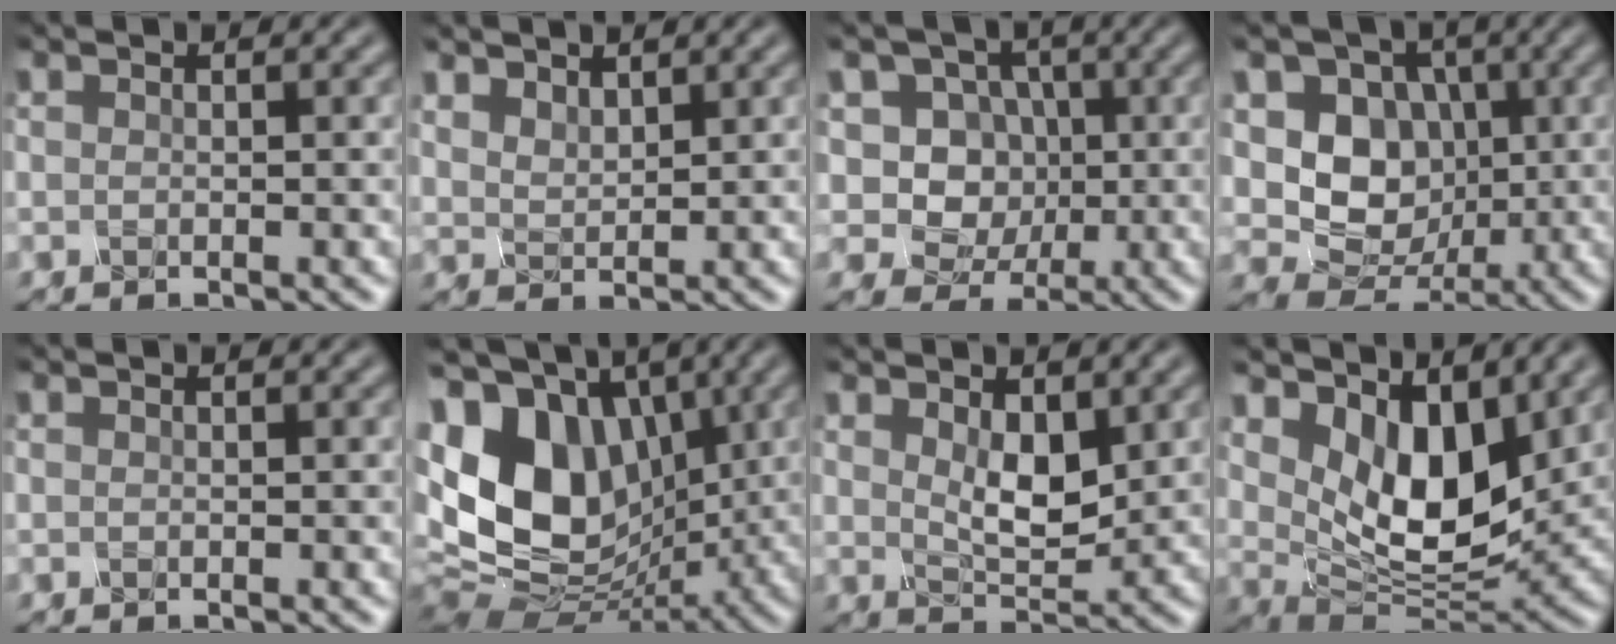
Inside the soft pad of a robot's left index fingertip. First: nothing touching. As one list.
[{"total": 1.7, "force": [1.7, 0.4, 0.2], "torque": [-0.014, 0.004, 0.051]}, {"total": 6.1, "force": [1.0, 5.7, 2.2], "torque": [-0.035, 0.013, 0.015]}, {"total": 5.8, "force": [0.2, 5.1, 2.8], "torque": [-0.050, -0.004, 0.004]}, {"total": 0.0}, {"total": 14.4, "force": [1.5, 10.1, 10.1], "torque": [-0.220, 0.001, 0.038]}, {"total": 3.1, "force": [0.9, 1.3, 2.7], "torque": [-0.062, -0.004, 0.033]}, {"total": 6.5, "force": [2.7, 3.6, 4.7], "torque": [-0.094, -0.023, 0.054]}]